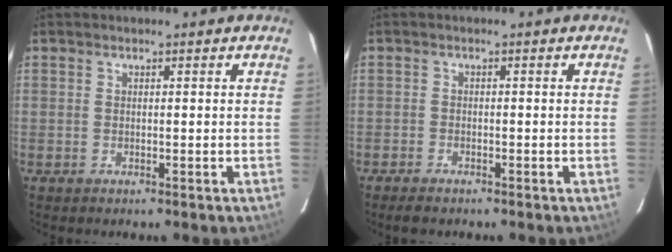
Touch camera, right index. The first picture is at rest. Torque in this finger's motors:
{"motor_torque": [0.20, -0.13, 0.01, 0.00]}